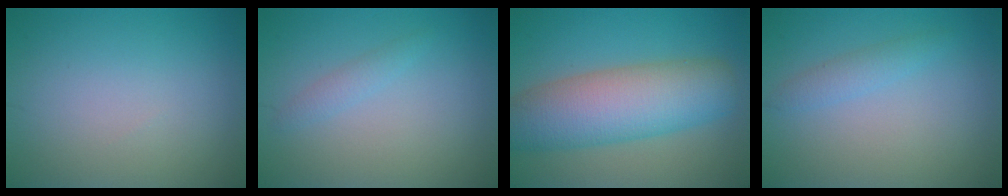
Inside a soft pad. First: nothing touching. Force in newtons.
{"total": 1.1, "press": 1.1, "slide": 0.1}
{"total": 9.0, "press": 9.0, "slide": 0.6}
{"total": 1.5, "press": 1.5, "slide": 0.1}